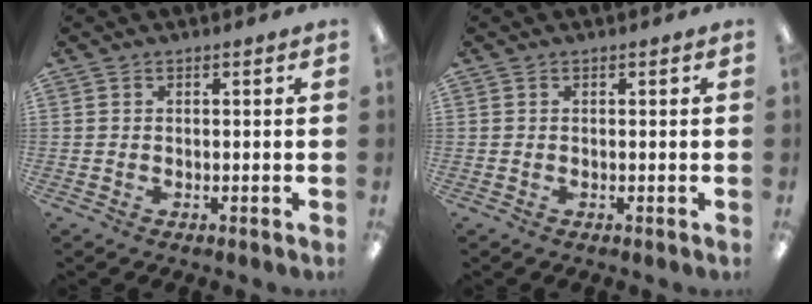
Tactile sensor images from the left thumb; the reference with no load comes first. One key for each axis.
{"total": 0.0}